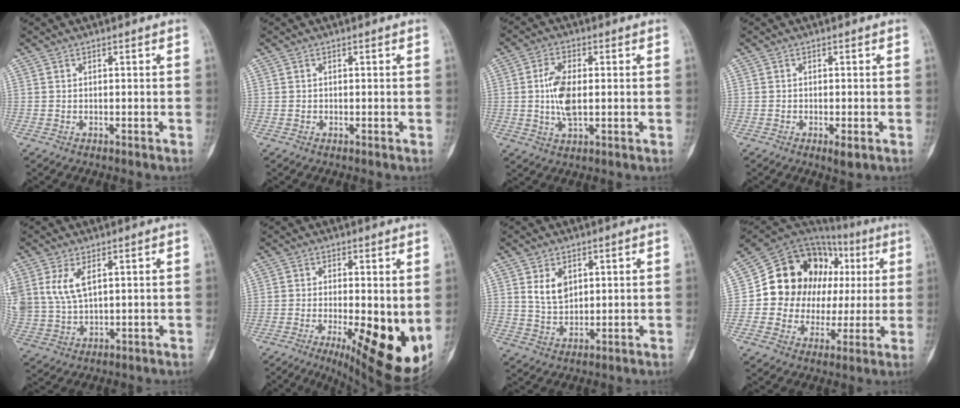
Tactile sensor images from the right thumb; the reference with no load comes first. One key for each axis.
{"total": 0.0}
{"total": 7.3, "fx": 0.2, "fy": 3.6, "fz": 6.3, "tx": -0.125, "ty": 0.001, "tz": 0.003}
{"total": 1.8, "fx": -0.8, "fy": 0.7, "fz": 1.5, "tx": -0.025, "ty": -0.003, "tz": -0.013}
{"total": 7.2, "fx": 2.9, "fy": 3.8, "fz": 5.4, "tx": -0.118, "ty": -0.005, "tz": 0.069}
{"total": 15.0, "fx": -3.0, "fy": 4.7, "fz": 13.9, "tx": -0.171, "ty": -0.025, "tz": -0.027}
{"total": 5.3, "fx": 2.1, "fy": 3.5, "fz": 3.4, "tx": -0.047, "ty": -0.015, "tz": 0.046}
{"total": 20.8, "fx": 3.0, "fy": 17.1, "fz": 11.5, "tx": -0.117, "ty": 0.044, "tz": 0.059}